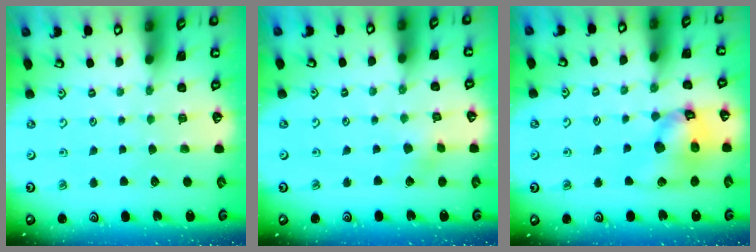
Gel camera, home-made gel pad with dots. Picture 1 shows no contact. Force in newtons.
{"total": 2.7, "press": 2.7, "slide": 0.3}
{"total": 14.4, "press": 14.2, "slide": 1.9}